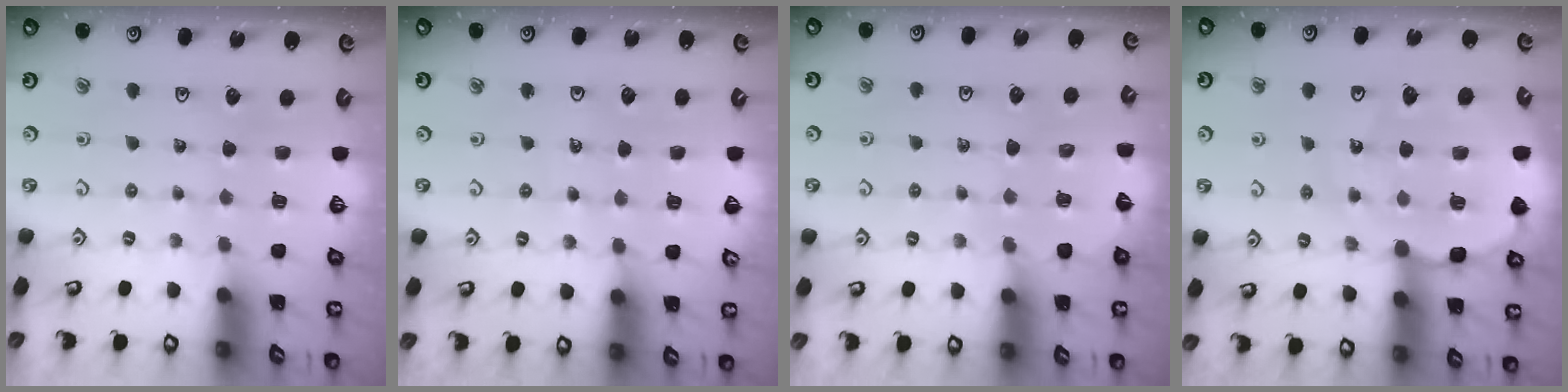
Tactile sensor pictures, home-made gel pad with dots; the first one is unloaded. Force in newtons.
{"total": 2.6, "press": 2.6, "slide": 0.3}
{"total": 4.2, "press": 3.6, "slide": 2.3}
{"total": 12.5, "press": 12.0, "slide": 3.3}